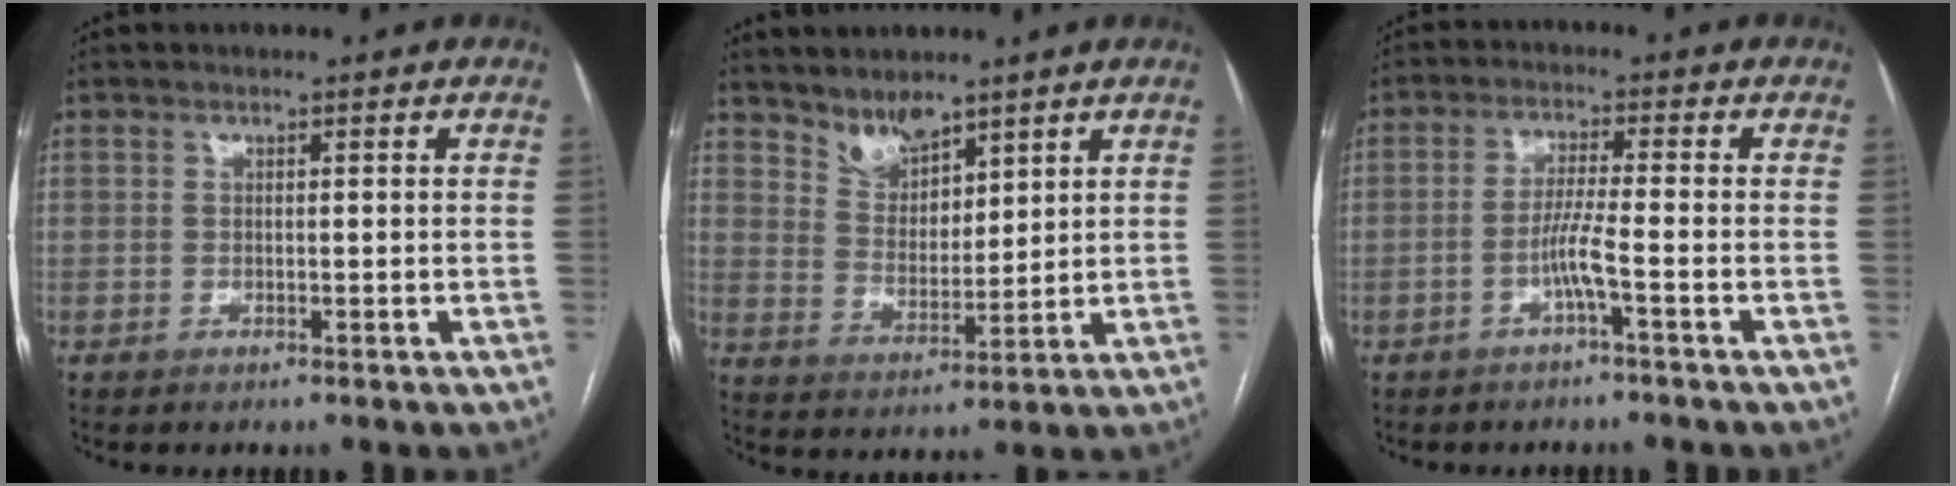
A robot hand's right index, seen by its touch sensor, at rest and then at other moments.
{"total": 6.1, "force": [5.0, 2.4, 2.5], "torque": [-0.050, 0.000, 0.102]}
{"total": 3.9, "force": [-1.7, -0.7, 3.4], "torque": [-0.071, 0.004, -0.035]}